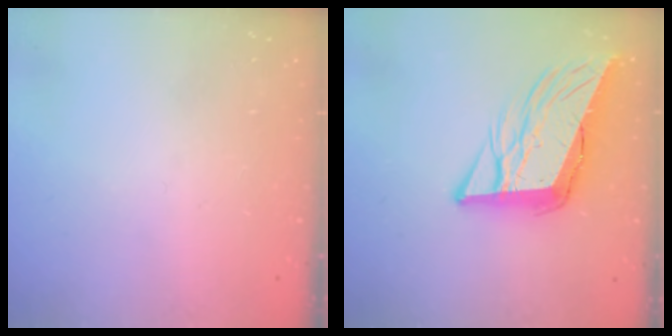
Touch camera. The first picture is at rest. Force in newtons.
{"total": 12.3, "press": 11.7, "slide": 3.6}